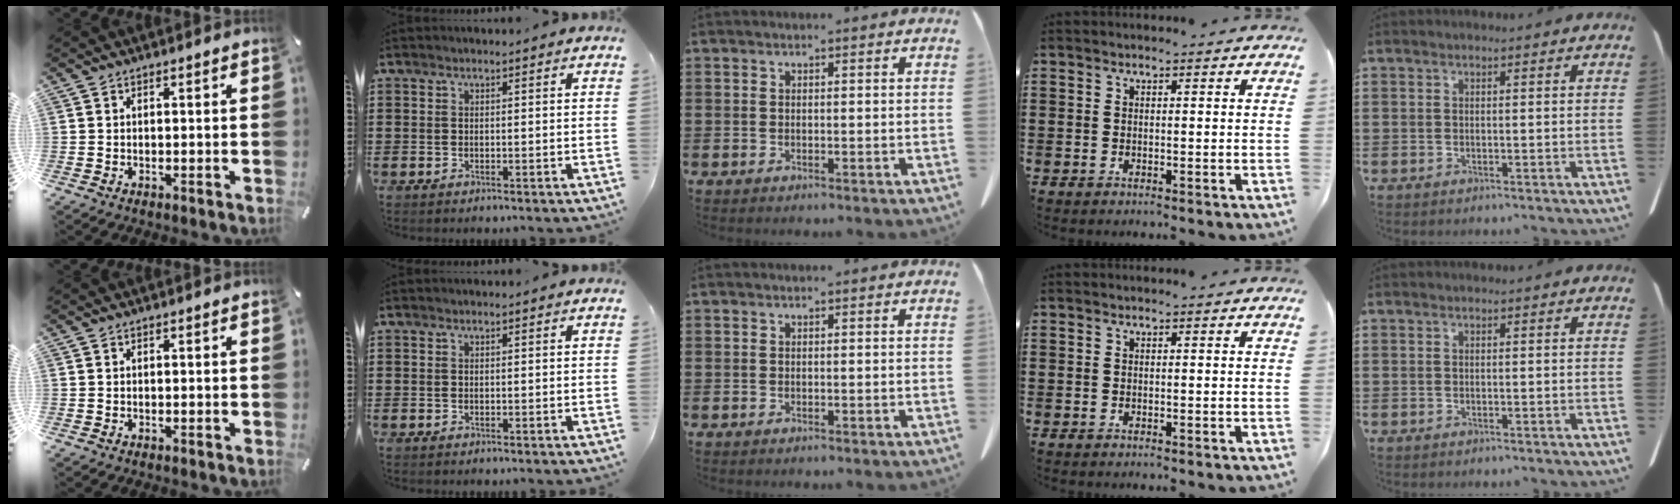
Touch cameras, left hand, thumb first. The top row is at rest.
{}